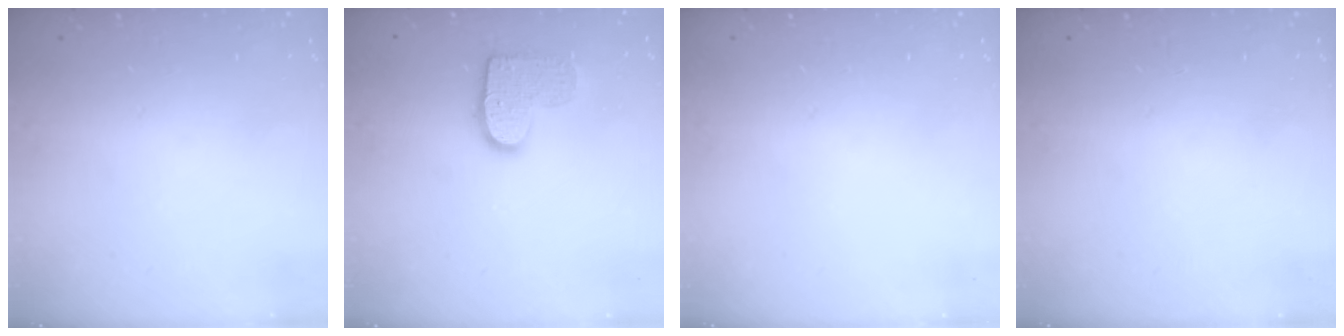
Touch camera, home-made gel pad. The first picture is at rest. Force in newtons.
{"total": 11.2, "press": 11.2, "slide": 0.6}
{"total": 0.0}
{"total": 0.0}